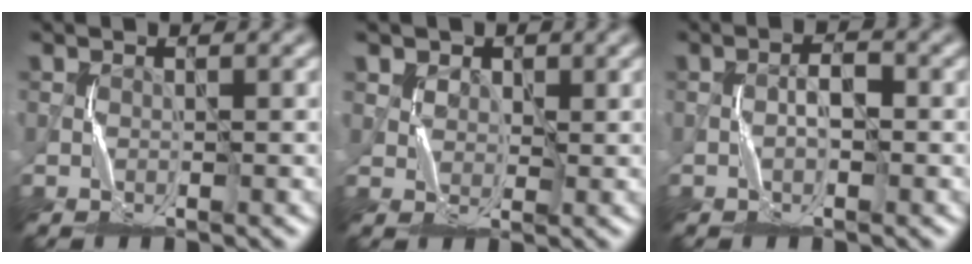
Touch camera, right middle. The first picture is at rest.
{"total": 2.9, "force": [1.7, 2.2, 1.0], "torque": [-0.042, -0.006, 0.038]}
{"total": 2.0, "force": [-0.4, 0.8, 1.8], "torque": [-0.024, 0.002, -0.010]}